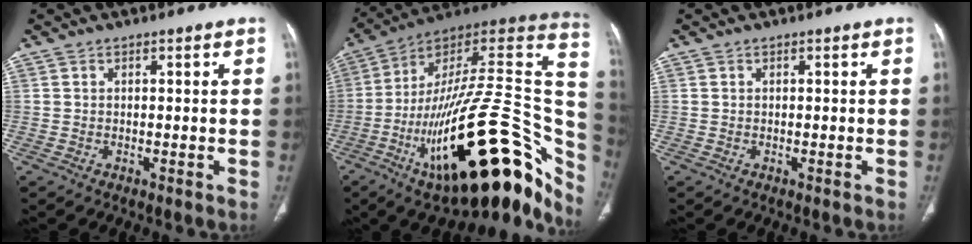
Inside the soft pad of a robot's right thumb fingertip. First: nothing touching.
{"total": 40.8, "force": [-14.4, 14.8, 35.2], "torque": [-0.425, 0.065, -0.226]}
{"total": 0.0}